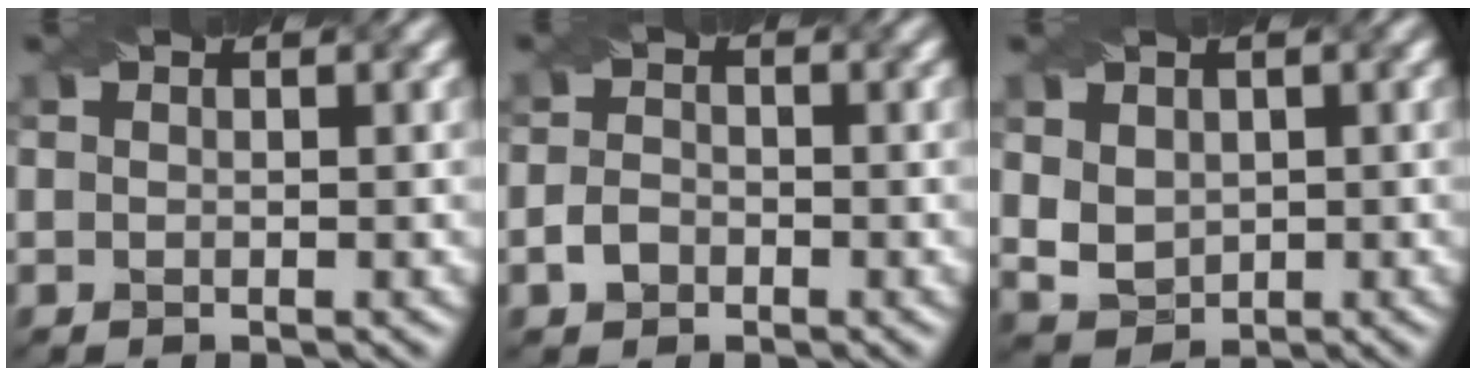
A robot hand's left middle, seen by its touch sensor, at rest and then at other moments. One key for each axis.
{"total": 1.8, "fx": -0.9, "fy": 1.4, "fz": 0.7, "tx": -0.014, "ty": 0.000, "tz": -0.020}
{"total": 3.8, "fx": 1.2, "fy": 3.1, "fz": 1.8, "tx": -0.054, "ty": 0.009, "tz": 0.033}